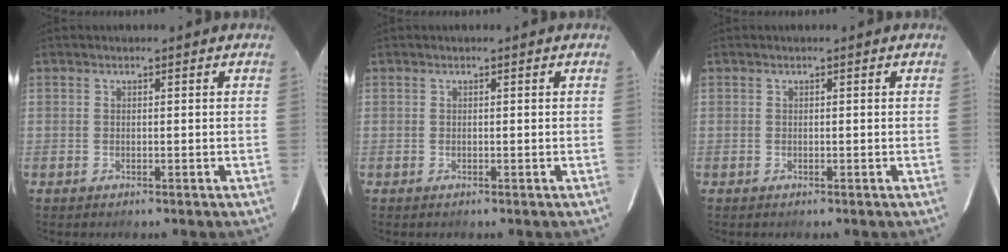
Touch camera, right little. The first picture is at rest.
{"total": 0.0}
{"total": 0.0}